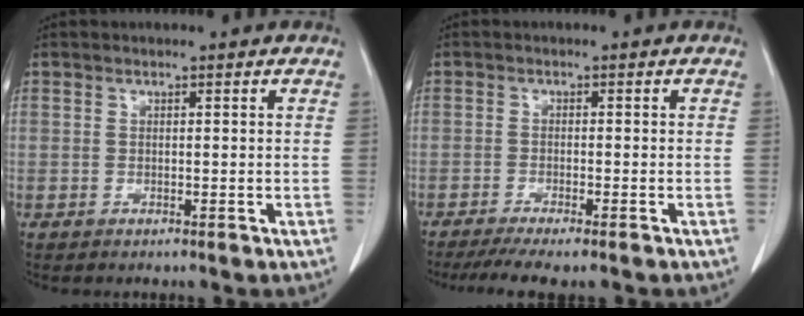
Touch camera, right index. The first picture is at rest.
{"total": 7.2, "force": [-5.8, 0.7, 4.1], "torque": [-0.064, -0.014, -0.091]}